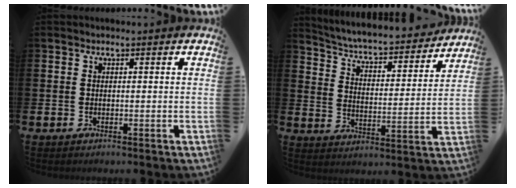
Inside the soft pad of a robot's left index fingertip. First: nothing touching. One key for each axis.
{"total": 5.0, "fx": 4.7, "fy": 0.9, "fz": 1.5, "tx": -0.056, "ty": -0.042, "tz": 0.071}